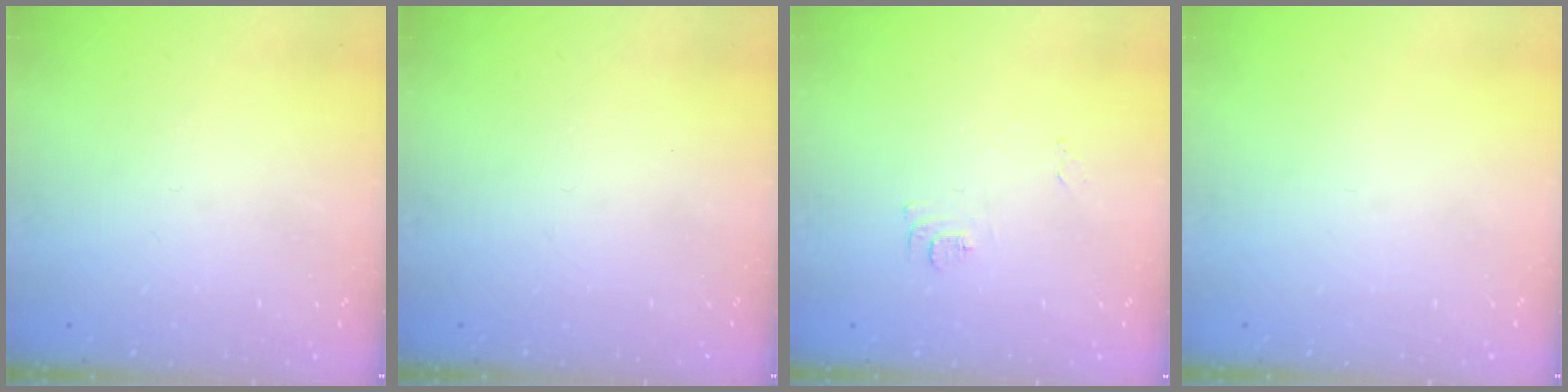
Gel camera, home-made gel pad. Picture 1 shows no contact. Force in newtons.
{"total": 2.7, "press": 2.7, "slide": 0.3}
{"total": 7.3, "press": 7.3, "slide": 0.7}
{"total": 0.0}